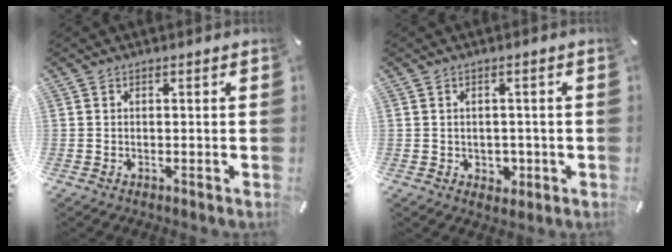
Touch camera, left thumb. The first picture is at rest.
{"total": 3.0, "force": [-0.4, 2.6, 1.3], "torque": [-0.008, -0.003, -0.012]}